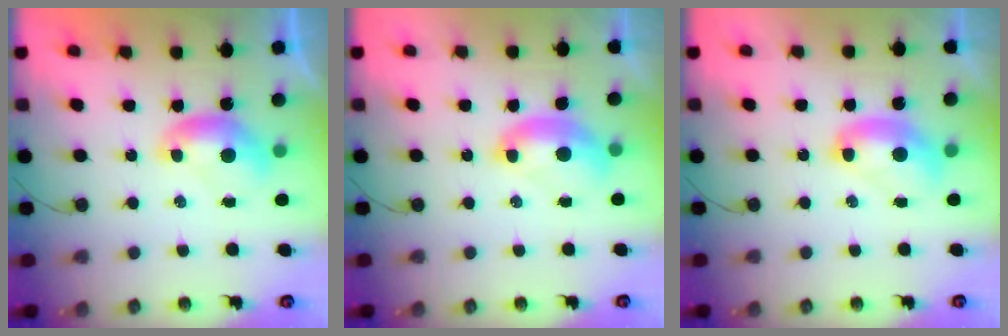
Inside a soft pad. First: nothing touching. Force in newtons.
{"total": 2.5, "press": 2.5, "slide": 0.5}
{"total": 2.6, "press": 2.6, "slide": 0.1}